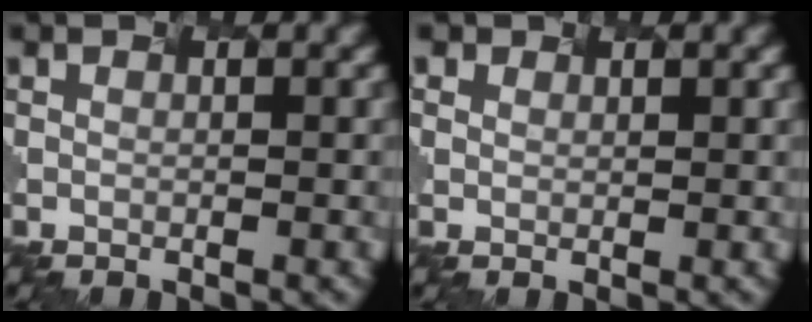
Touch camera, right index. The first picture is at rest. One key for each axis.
{"total": 1.6, "fx": 1.0, "fy": -0.1, "fz": -1.2, "tx": -0.004, "ty": -0.005, "tz": 0.026}